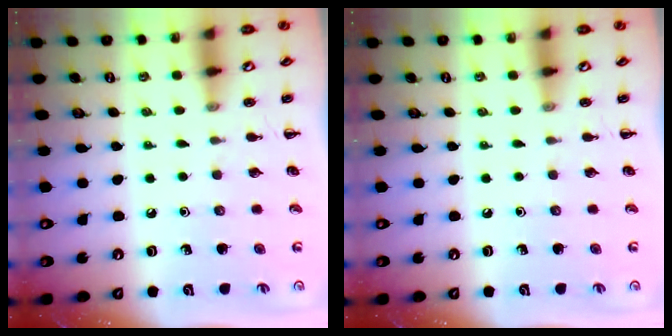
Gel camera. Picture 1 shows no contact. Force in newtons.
{"total": 0.0}